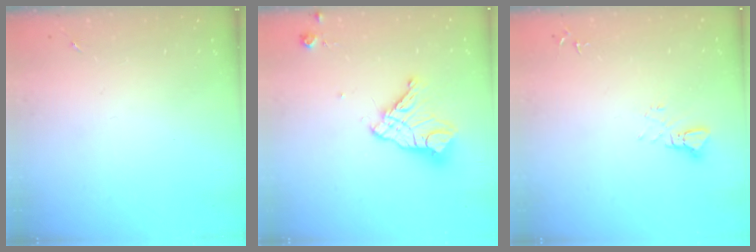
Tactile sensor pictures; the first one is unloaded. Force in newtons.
{"total": 14.6, "press": 14.5, "slide": 1.4}
{"total": 3.4, "press": 3.4, "slide": 0.2}